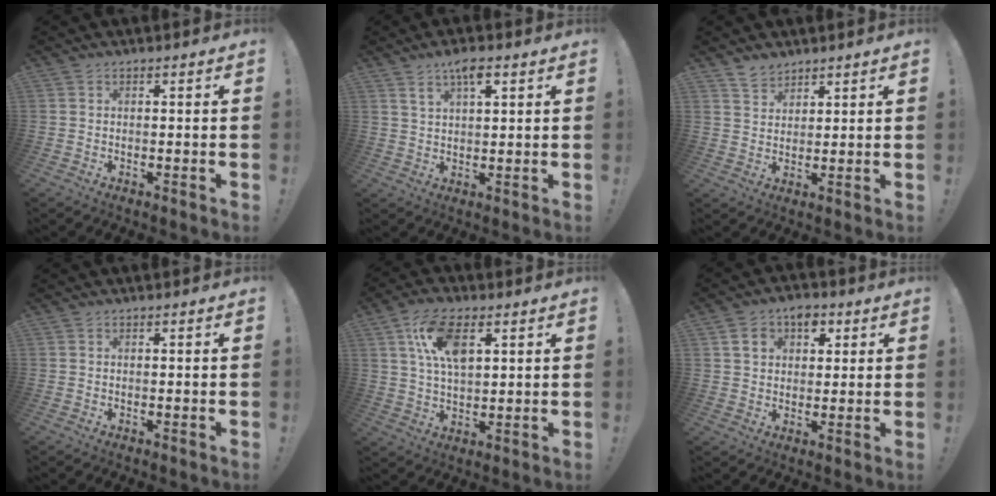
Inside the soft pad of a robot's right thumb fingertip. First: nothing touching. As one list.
[{"total": 5.8, "force": [3.4, 2.2, 4.1], "torque": [-0.068, -0.009, 0.057]}, {"total": 4.7, "force": [4.0, 2.4, 0.6], "torque": [-0.006, -0.026, 0.075]}, {"total": 0.0}, {"total": 12.7, "force": [5.0, 6.4, 9.8], "torque": [-0.177, 0.000, 0.091]}, {"total": 8.1, "force": [3.5, 6.2, 3.9], "torque": [-0.048, -0.005, 0.066]}]